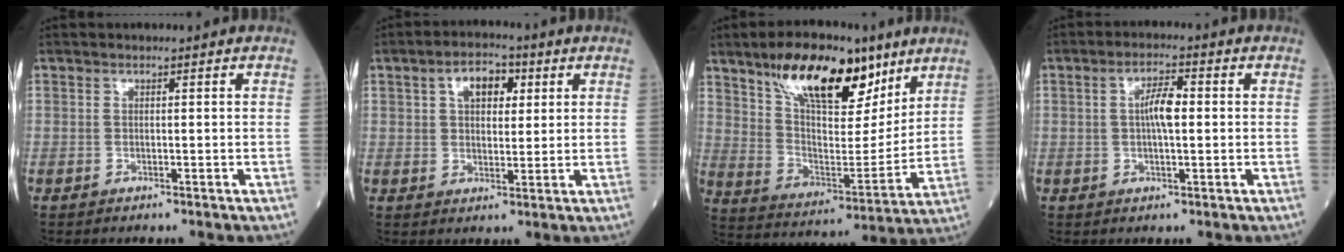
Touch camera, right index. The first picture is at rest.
{"total": 6.2, "force": [2.4, 3.4, 4.6], "torque": [-0.074, 0.017, 0.039]}
{"total": 18.7, "force": [11.8, 6.5, 13.0], "torque": [-0.228, 0.012, 0.209]}
{"total": 4.4, "force": [0.3, 1.1, 4.3], "torque": [-0.079, 0.009, 0.004]}